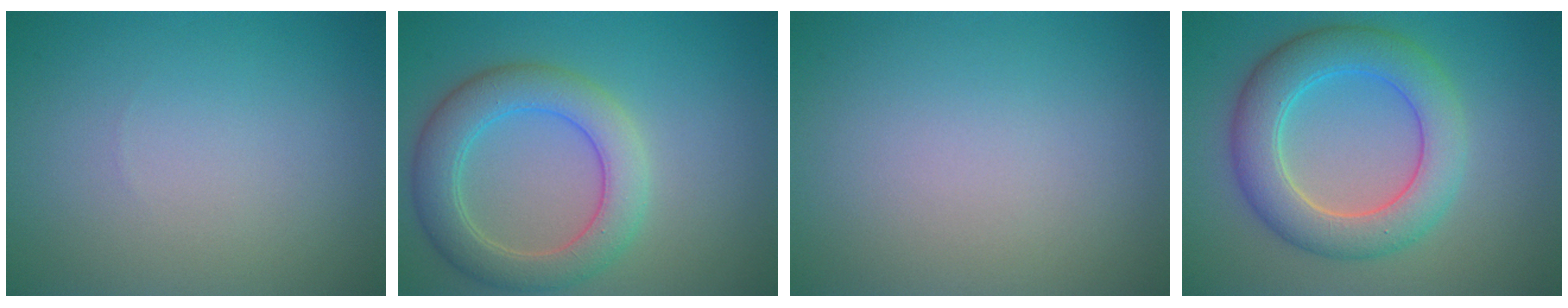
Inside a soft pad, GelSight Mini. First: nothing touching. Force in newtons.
{"total": 5.5, "press": 5.4, "slide": 0.3}
{"total": 0.0}
{"total": 6.5, "press": 6.5, "slide": 0.1}